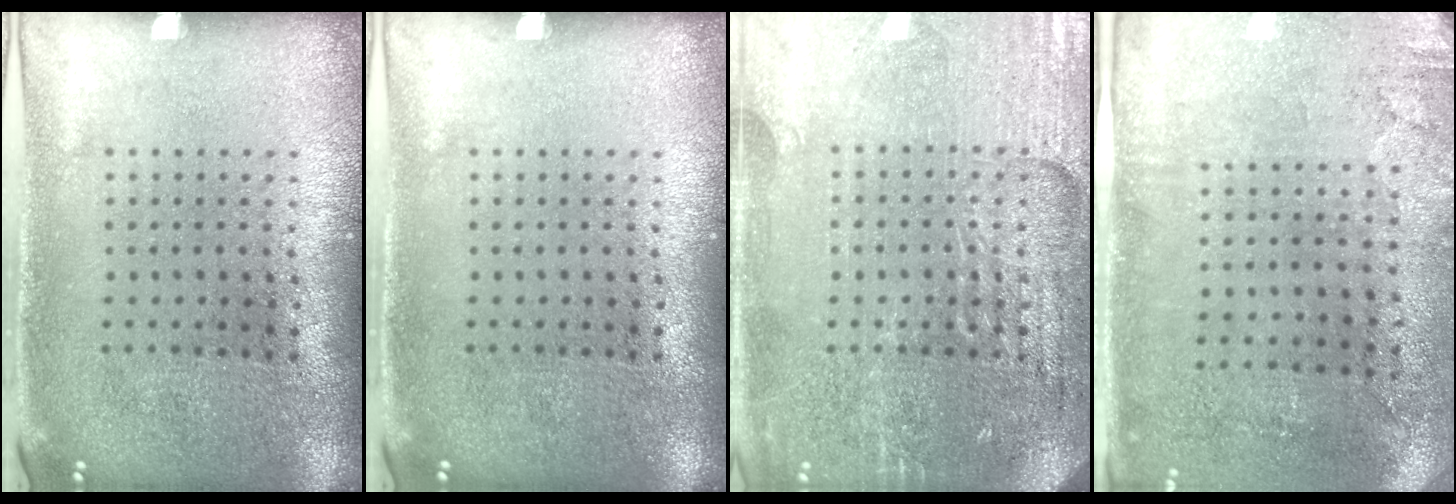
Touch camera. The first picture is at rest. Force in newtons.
{"total": 0.0}
{"total": 4.0, "press": 3.9, "slide": 1.0}
{"total": 2.9, "press": 2.4, "slide": 1.7}